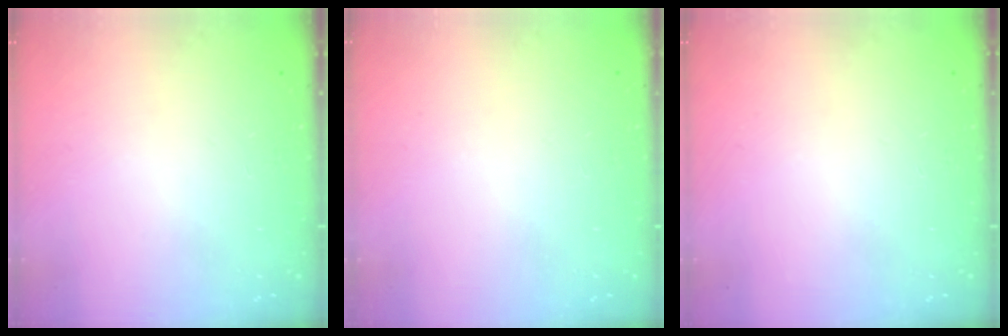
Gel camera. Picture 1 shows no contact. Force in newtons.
{"total": 0.0}
{"total": 0.0}